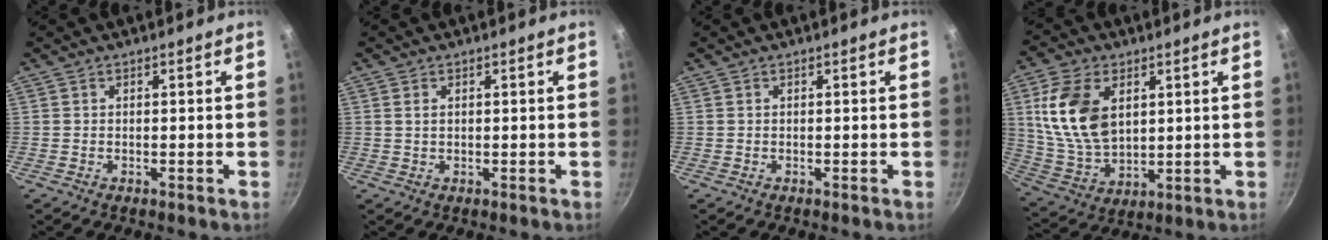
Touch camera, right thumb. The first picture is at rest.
{"total": 1.2, "force": [0.4, 0.7, 0.8], "torque": [-0.014, 0.002, 0.007]}
{"total": 0.0}
{"total": 15.2, "force": [4.2, 9.6, 11.0], "torque": [-0.193, -0.018, 0.094]}